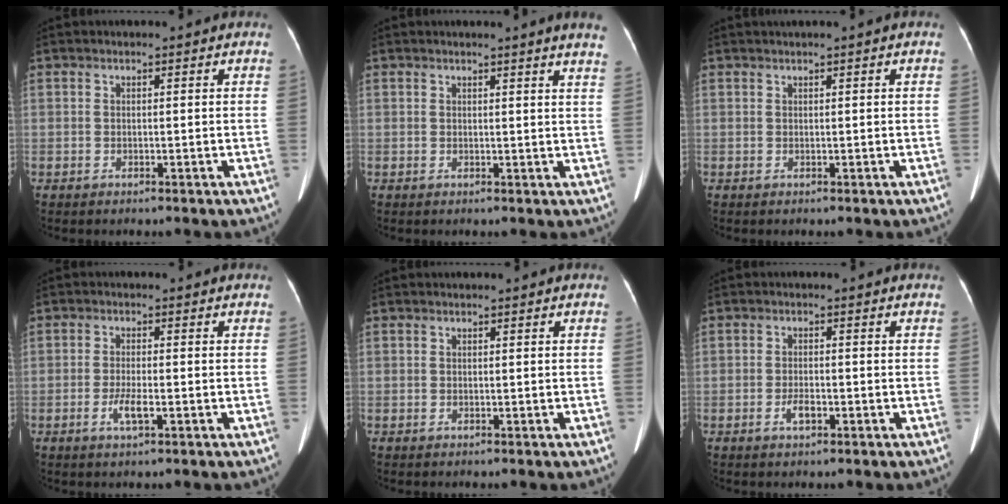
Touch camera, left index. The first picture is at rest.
{"total": 4.7, "force": [4.0, -0.8, 2.3], "torque": [-0.026, -0.015, 0.026]}
{"total": 0.7, "force": [0.3, -0.2, 0.6], "torque": [-0.016, 0.008, 0.012]}
{"total": 2.9, "force": [-1.2, 0.5, 2.6], "torque": [-0.056, -0.002, -0.021]}
{"total": 0.0}
{"total": 2.2, "force": [-1.1, 0.8, 1.7], "torque": [-0.034, 0.001, -0.018]}